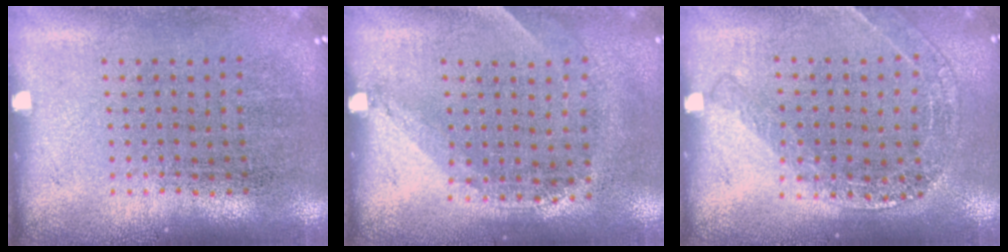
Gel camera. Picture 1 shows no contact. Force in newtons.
{"total": 1.3, "press": 0.9, "slide": 0.9}
{"total": 1.4, "press": 1.3, "slide": 0.3}